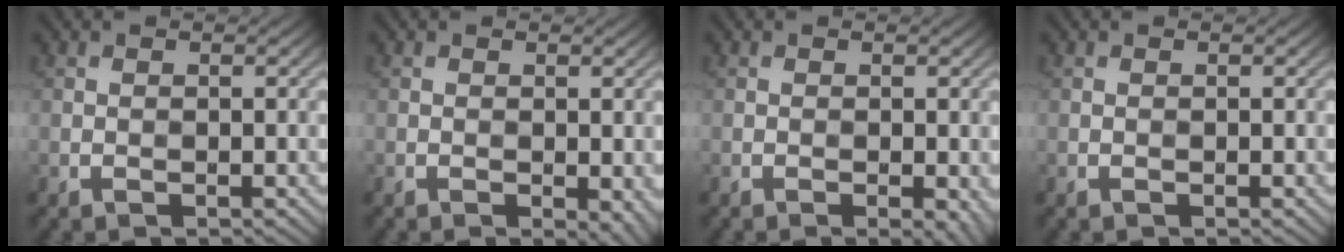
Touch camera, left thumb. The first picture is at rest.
{"total": 2.3, "force": [-0.8, 1.1, 1.9], "torque": [-0.021, -0.008, -0.007]}
{"total": 1.7, "force": [-0.6, 0.4, 1.5], "torque": [-0.020, -0.004, -0.007]}
{"total": 0.0}